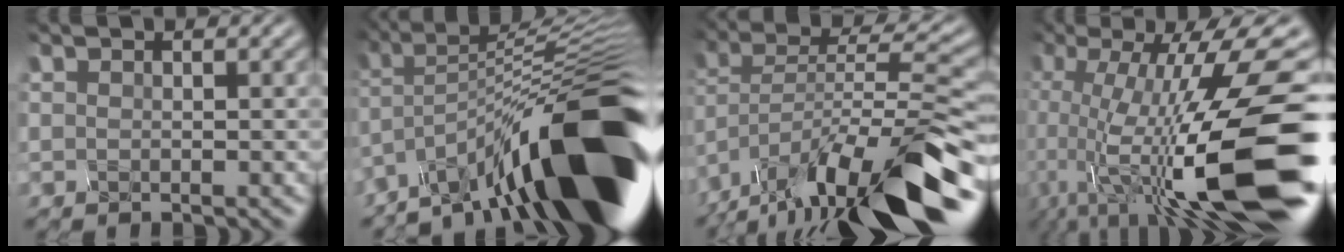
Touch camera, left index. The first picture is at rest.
{"total": 16.4, "force": [-9.8, 2.8, 12.8], "torque": [-0.179, 0.021, -0.163]}
{"total": 15.3, "force": [-10.9, 3.3, 10.3], "torque": [-0.196, 0.007, -0.182]}
{"total": 16.1, "force": [-4.9, 3.7, 14.9], "torque": [-0.251, 0.006, -0.084]}